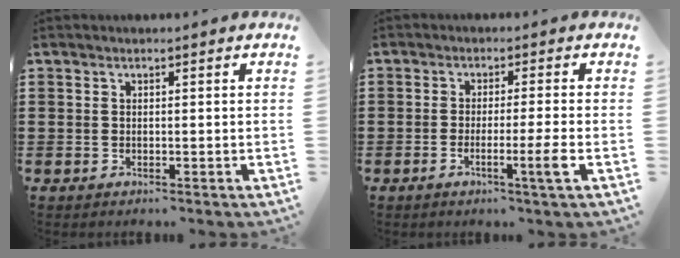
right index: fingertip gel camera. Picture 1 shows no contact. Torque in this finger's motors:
{"motor_torque": [-0.13, 0.92, 0.07, 0.02]}